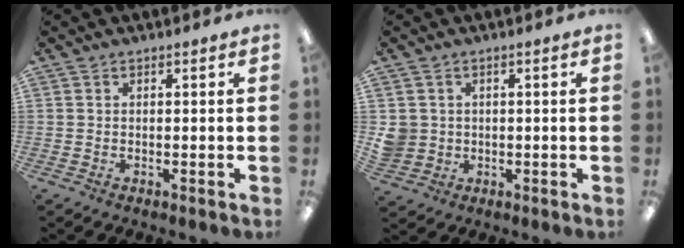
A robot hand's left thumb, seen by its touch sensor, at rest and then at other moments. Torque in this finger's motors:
{"motor_torque": [-0.19, 0.19, 0.28, -0.23, 0.00]}